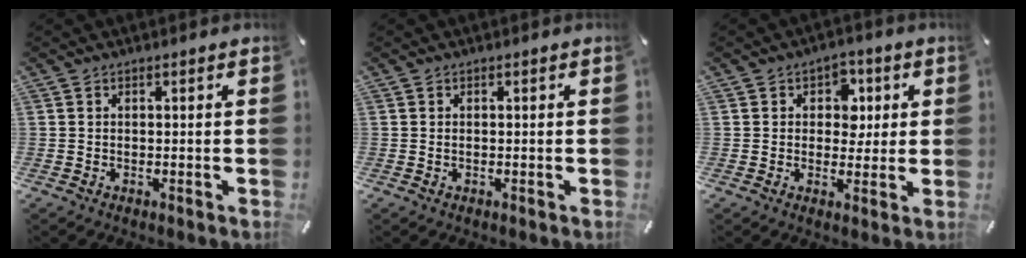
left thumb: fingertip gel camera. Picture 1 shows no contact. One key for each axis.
{"total": 0.6, "fx": -0.1, "fy": 0.3, "fz": 0.6, "tx": -0.012, "ty": -0.002, "tz": -0.001}
{"total": 6.5, "fx": 1.1, "fy": 5.5, "fz": 3.3, "tx": -0.030, "ty": -0.001, "tz": 0.010}